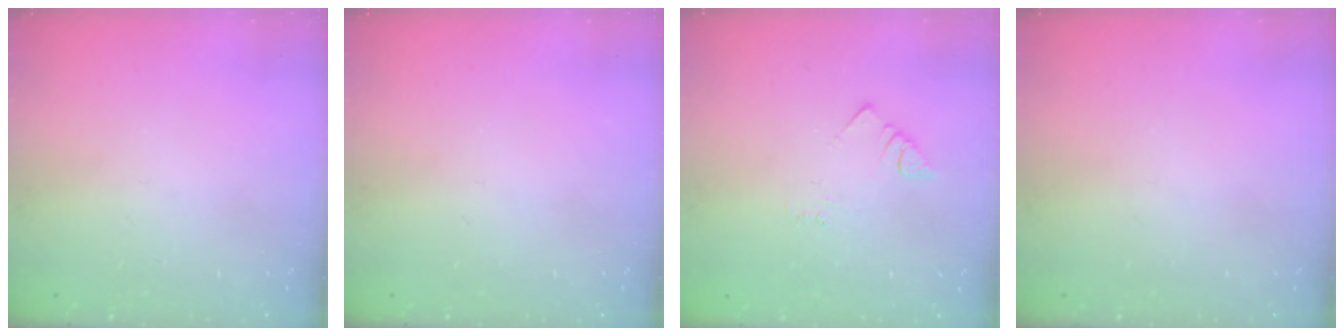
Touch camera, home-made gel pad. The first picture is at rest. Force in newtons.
{"total": 0.0}
{"total": 1.5, "press": 1.5, "slide": 0.3}
{"total": 0.0}